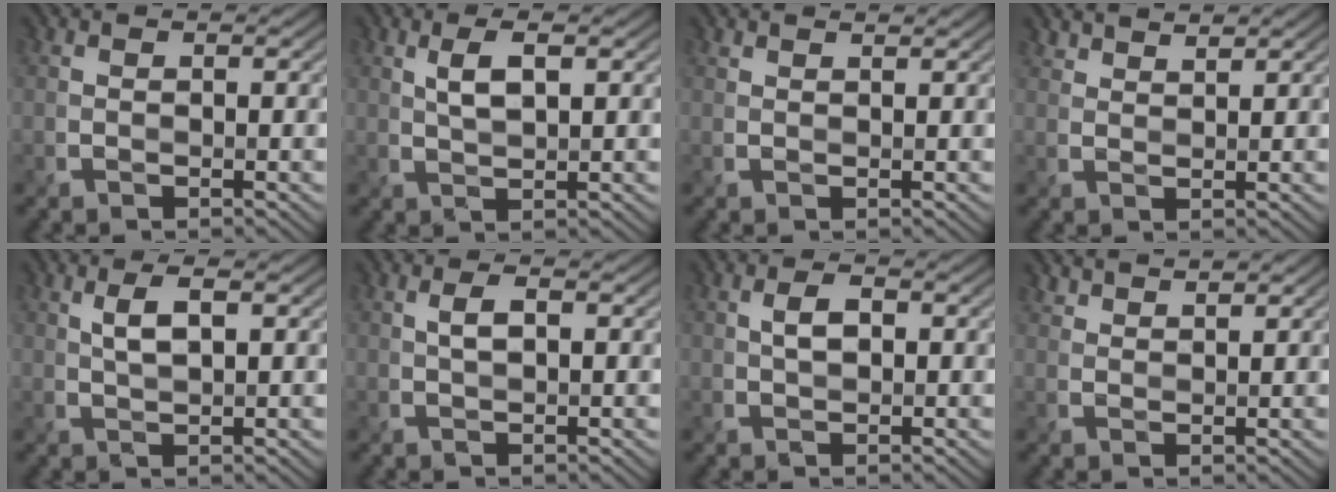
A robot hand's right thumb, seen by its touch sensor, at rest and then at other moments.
{"total": 3.5, "force": [1.3, 1.1, 3.1], "torque": [-0.066, 0.000, 0.027]}
{"total": 1.1, "force": [1.0, 0.1, 0.3], "torque": [-0.015, 0.000, 0.023]}
{"total": 2.9, "force": [2.6, 0.7, 1.0], "torque": [-0.020, -0.004, 0.055]}
{"total": 3.2, "force": [1.0, 1.0, 2.9], "torque": [-0.060, 0.002, 0.021]}
{"total": 2.0, "force": [0.3, 0.8, 1.8], "torque": [-0.036, 0.001, 0.006]}
{"total": 2.4, "force": [0.2, 1.3, 2.0], "torque": [-0.040, 0.001, 0.004]}
{"total": 2.6, "force": [2.4, 0.5, 0.9], "torque": [-0.017, -0.005, 0.050]}